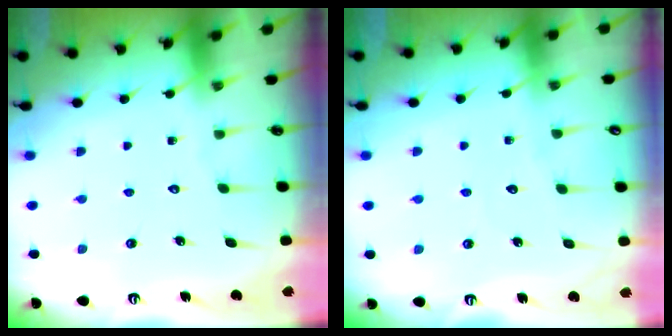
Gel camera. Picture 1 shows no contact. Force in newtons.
{"total": 2.0, "press": 2.0, "slide": 0.2}